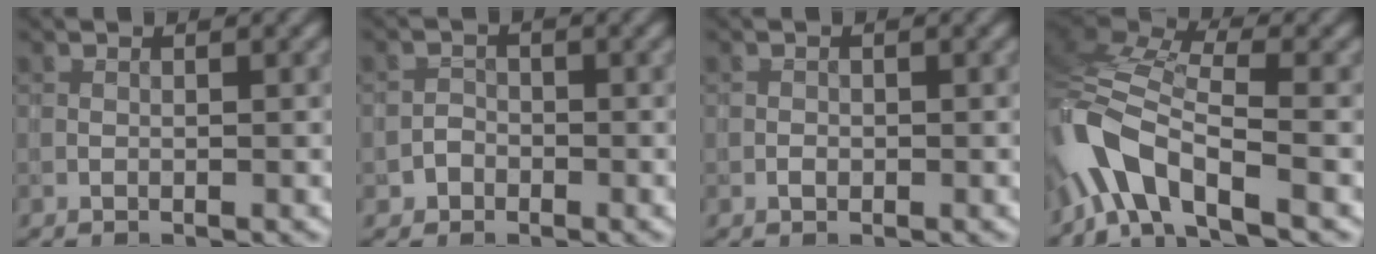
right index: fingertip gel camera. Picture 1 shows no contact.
{"total": 1.3, "force": [-0.6, 1.1, 0.1], "torque": [0.009, 0.006, -0.012]}
{"total": 0.6, "force": [-0.2, 0.5, 0.2], "torque": [-0.002, 0.000, -0.004]}
{"total": 9.9, "force": [-5.6, 3.9, 7.2], "torque": [-0.147, 0.004, -0.119]}